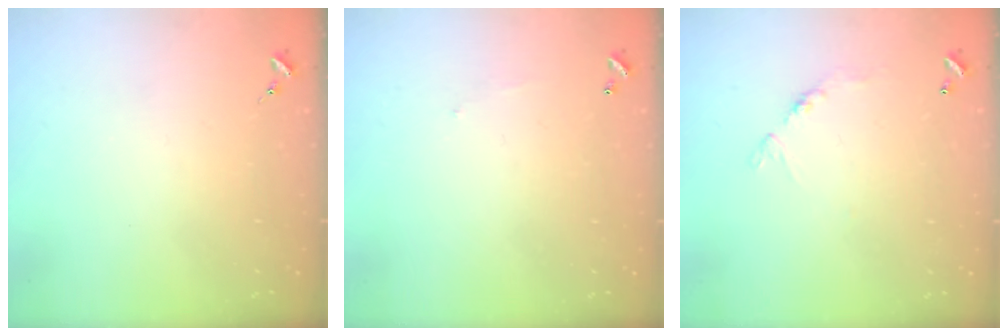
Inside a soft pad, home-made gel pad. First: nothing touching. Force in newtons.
{"total": 3.7, "press": 3.7, "slide": 0.2}
{"total": 5.9, "press": 5.9, "slide": 0.4}